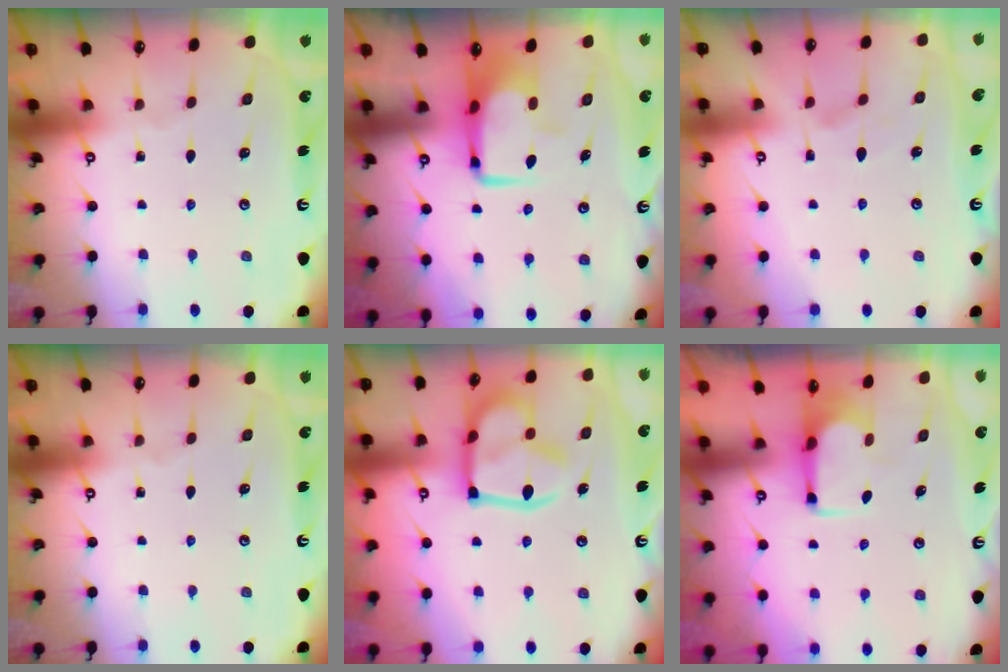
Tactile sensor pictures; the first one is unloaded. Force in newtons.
{"total": 7.3, "press": 7.1, "slide": 1.4}
{"total": 2.4, "press": 2.1, "slide": 1.1}
{"total": 0.0}
{"total": 14.0, "press": 13.9, "slide": 1.7}
{"total": 1.7, "press": 1.4, "slide": 0.9}